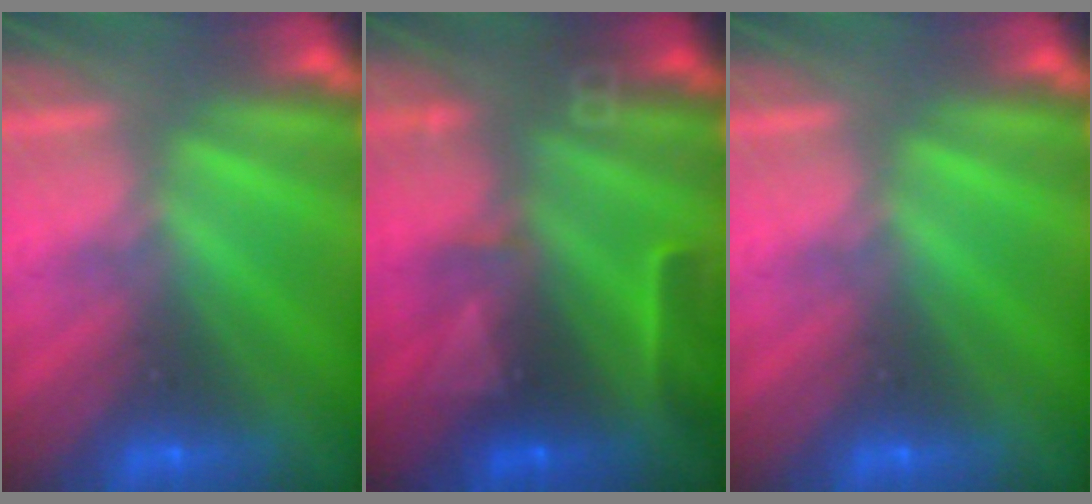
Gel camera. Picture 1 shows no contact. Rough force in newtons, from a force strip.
{"total": 8.3}
{"total": 0.0}